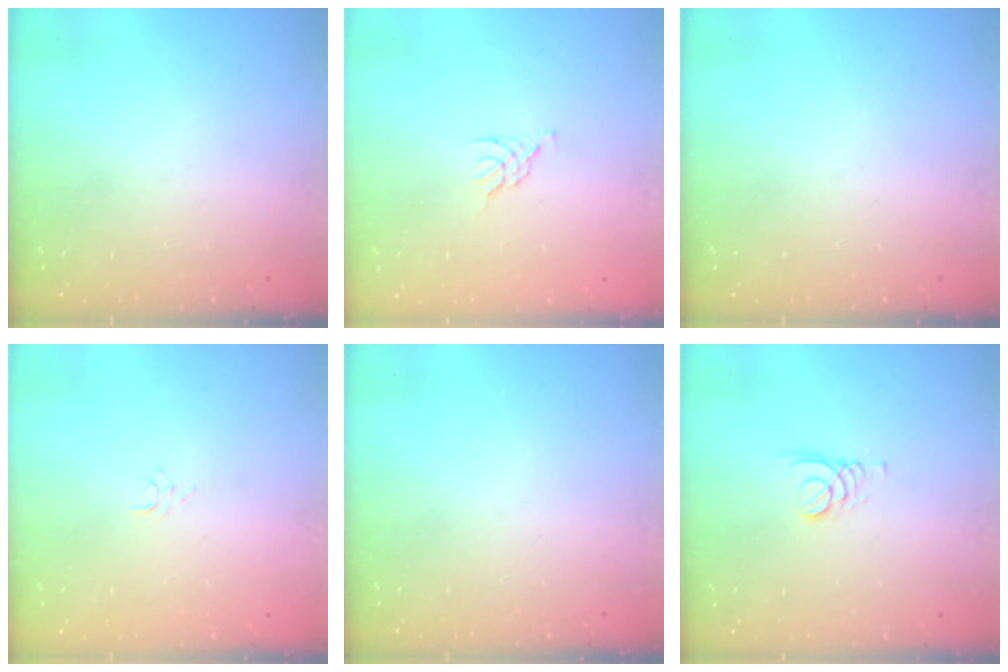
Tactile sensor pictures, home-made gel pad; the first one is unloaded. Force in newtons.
{"total": 0.8, "press": 0.7, "slide": 0.3}
{"total": 0.0}
{"total": 3.7, "press": 3.7, "slide": 0.1}
{"total": 0.0}
{"total": 2.1, "press": 2.1, "slide": 0.1}